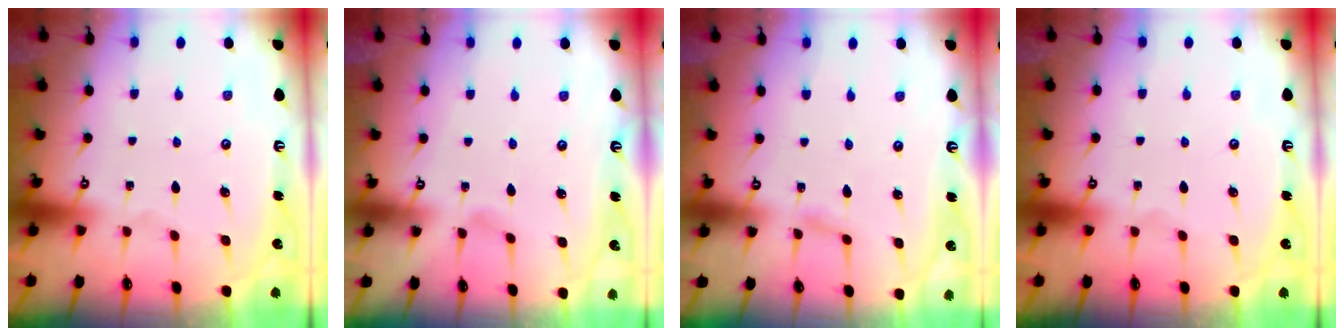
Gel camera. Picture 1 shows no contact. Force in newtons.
{"total": 2.4, "press": 2.4, "slide": 0.3}
{"total": 1.6, "press": 1.6, "slide": 0.1}
{"total": 0.0}